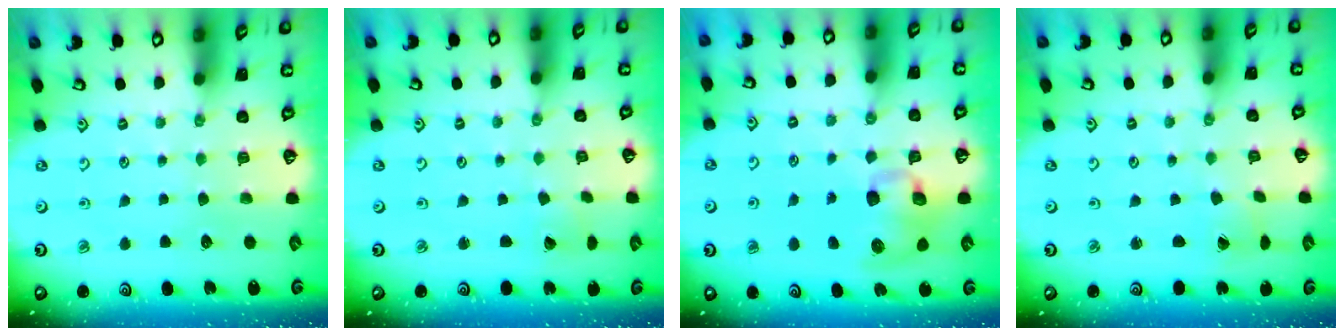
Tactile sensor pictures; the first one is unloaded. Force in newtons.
{"total": 2.6, "press": 2.6, "slide": 0.2}
{"total": 11.4, "press": 11.3, "slide": 1.5}
{"total": 1.1, "press": 1.1, "slide": 0.0}